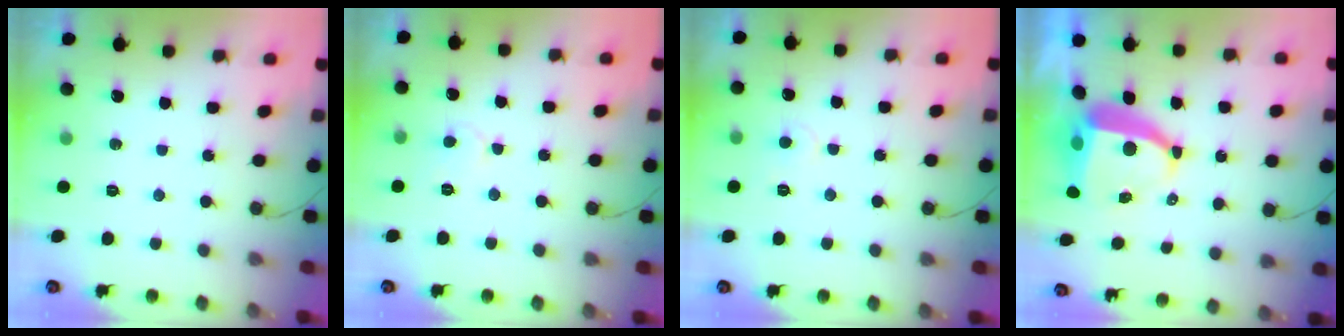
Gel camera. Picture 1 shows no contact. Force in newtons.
{"total": 5.5, "press": 5.5, "slide": 0.4}
{"total": 3.8, "press": 3.7, "slide": 0.5}
{"total": 9.4, "press": 9.3, "slide": 1.2}